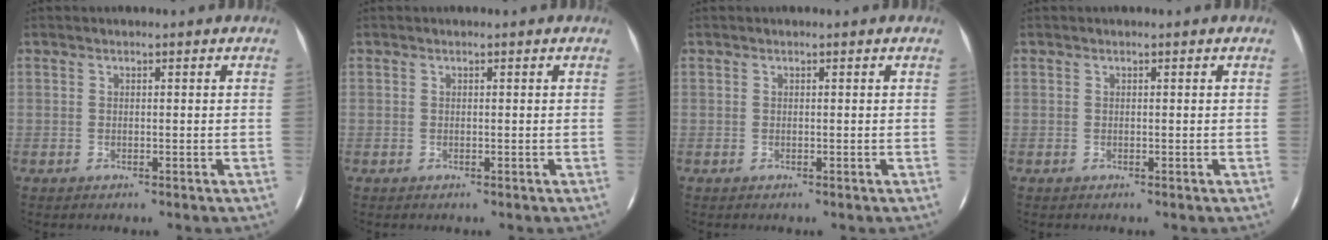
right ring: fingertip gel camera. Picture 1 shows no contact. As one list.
[{"total": 0.0}, {"total": 0.0}, {"total": 0.0}]